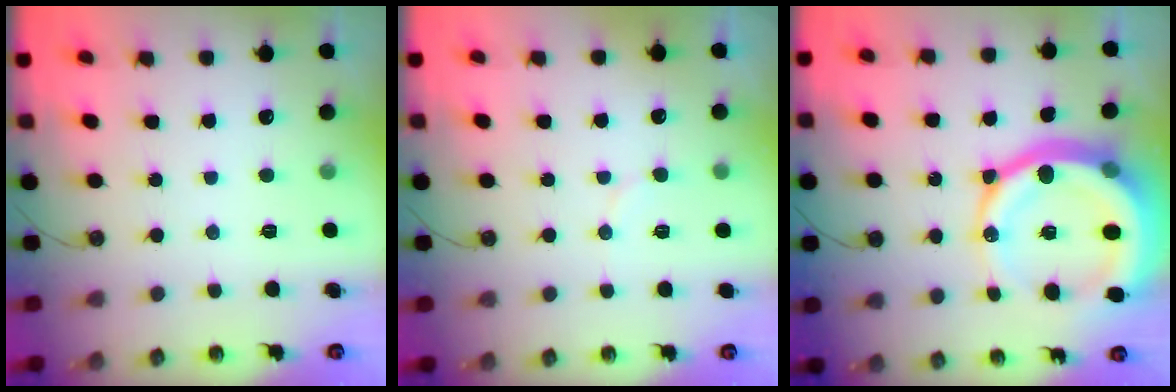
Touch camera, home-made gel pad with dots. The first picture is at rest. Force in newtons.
{"total": 6.1, "press": 6.1, "slide": 0.5}
{"total": 22.2, "press": 22.1, "slide": 2.4}